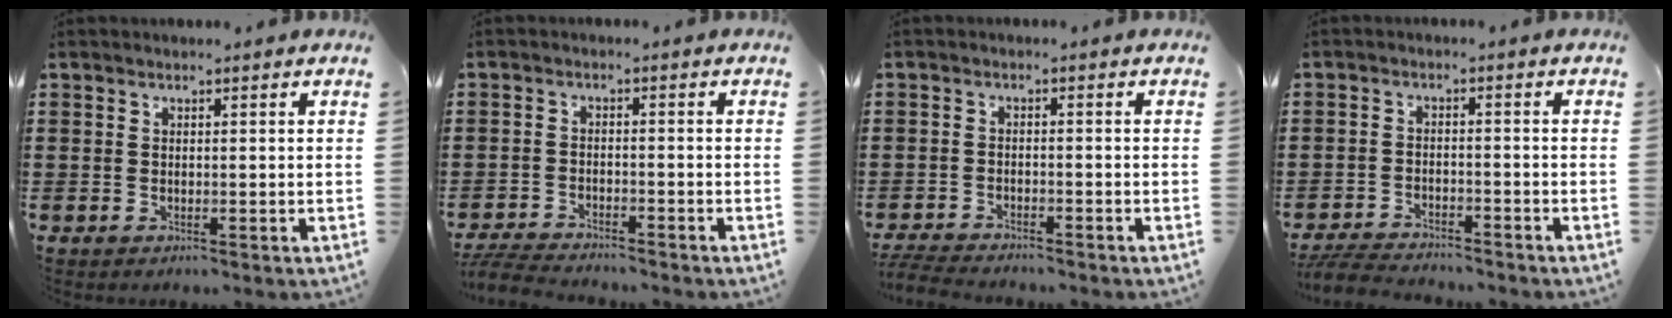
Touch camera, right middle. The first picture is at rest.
{"total": 4.2, "force": [-4.1, 0.3, 0.8], "torque": [-0.026, -0.003, -0.086]}
{"total": 3.4, "force": [-3.4, 0.2, 0.5], "torque": [-0.025, -0.008, -0.073]}
{"total": 4.7, "force": [-4.6, 0.4, 0.8], "torque": [-0.025, 0.001, -0.095]}